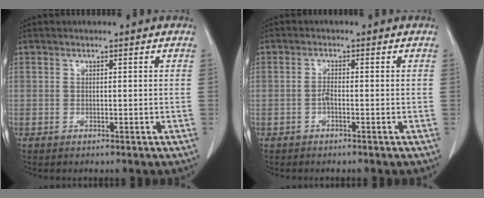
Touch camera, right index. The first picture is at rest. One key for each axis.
{"total": 1.3, "fx": -0.6, "fy": 0.3, "fz": 1.1, "tx": -0.022, "ty": 0.004, "tz": -0.010}